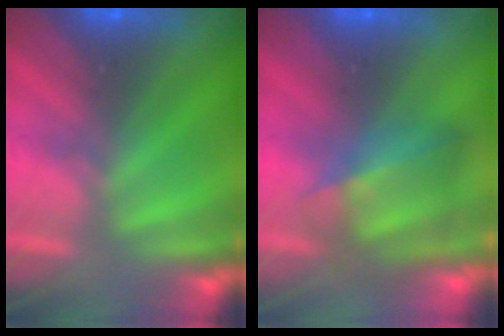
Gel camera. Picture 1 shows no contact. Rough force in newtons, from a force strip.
{"total": 4.6}